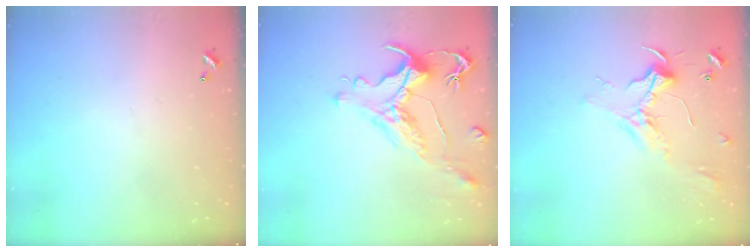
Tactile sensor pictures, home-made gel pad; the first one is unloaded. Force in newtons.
{"total": 1.4, "press": 0.2, "slide": 1.4}
{"total": 2.3, "press": 2.2, "slide": 0.7}